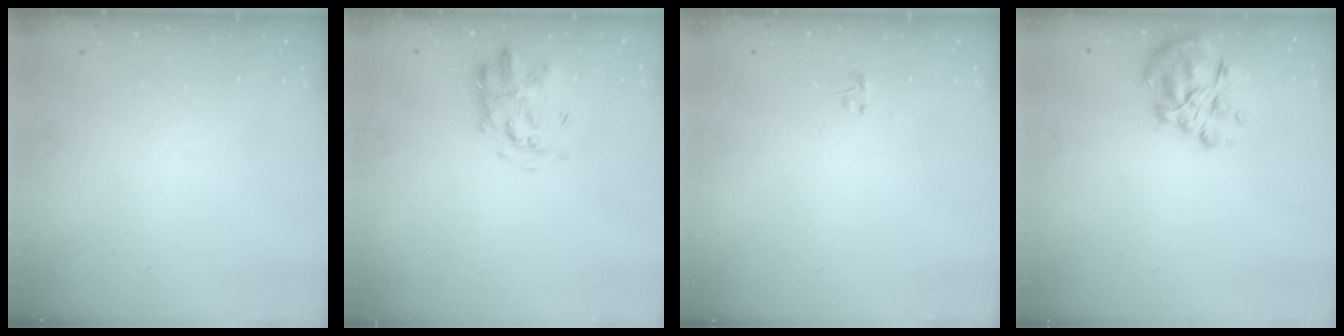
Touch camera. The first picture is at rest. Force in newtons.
{"total": 3.5, "press": 3.4, "slide": 0.9}
{"total": 0.0}
{"total": 9.7, "press": 9.5, "slide": 2.0}